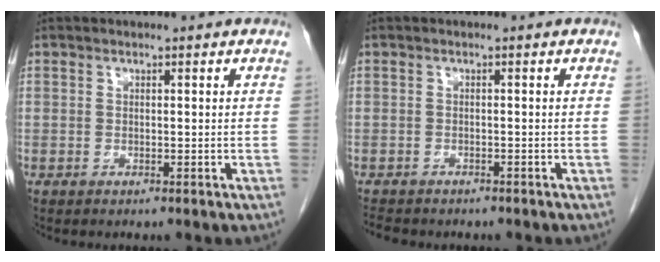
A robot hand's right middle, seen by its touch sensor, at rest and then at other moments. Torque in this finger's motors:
{"motor_torque": [0.35, -0.25, 0.00, 0.00]}